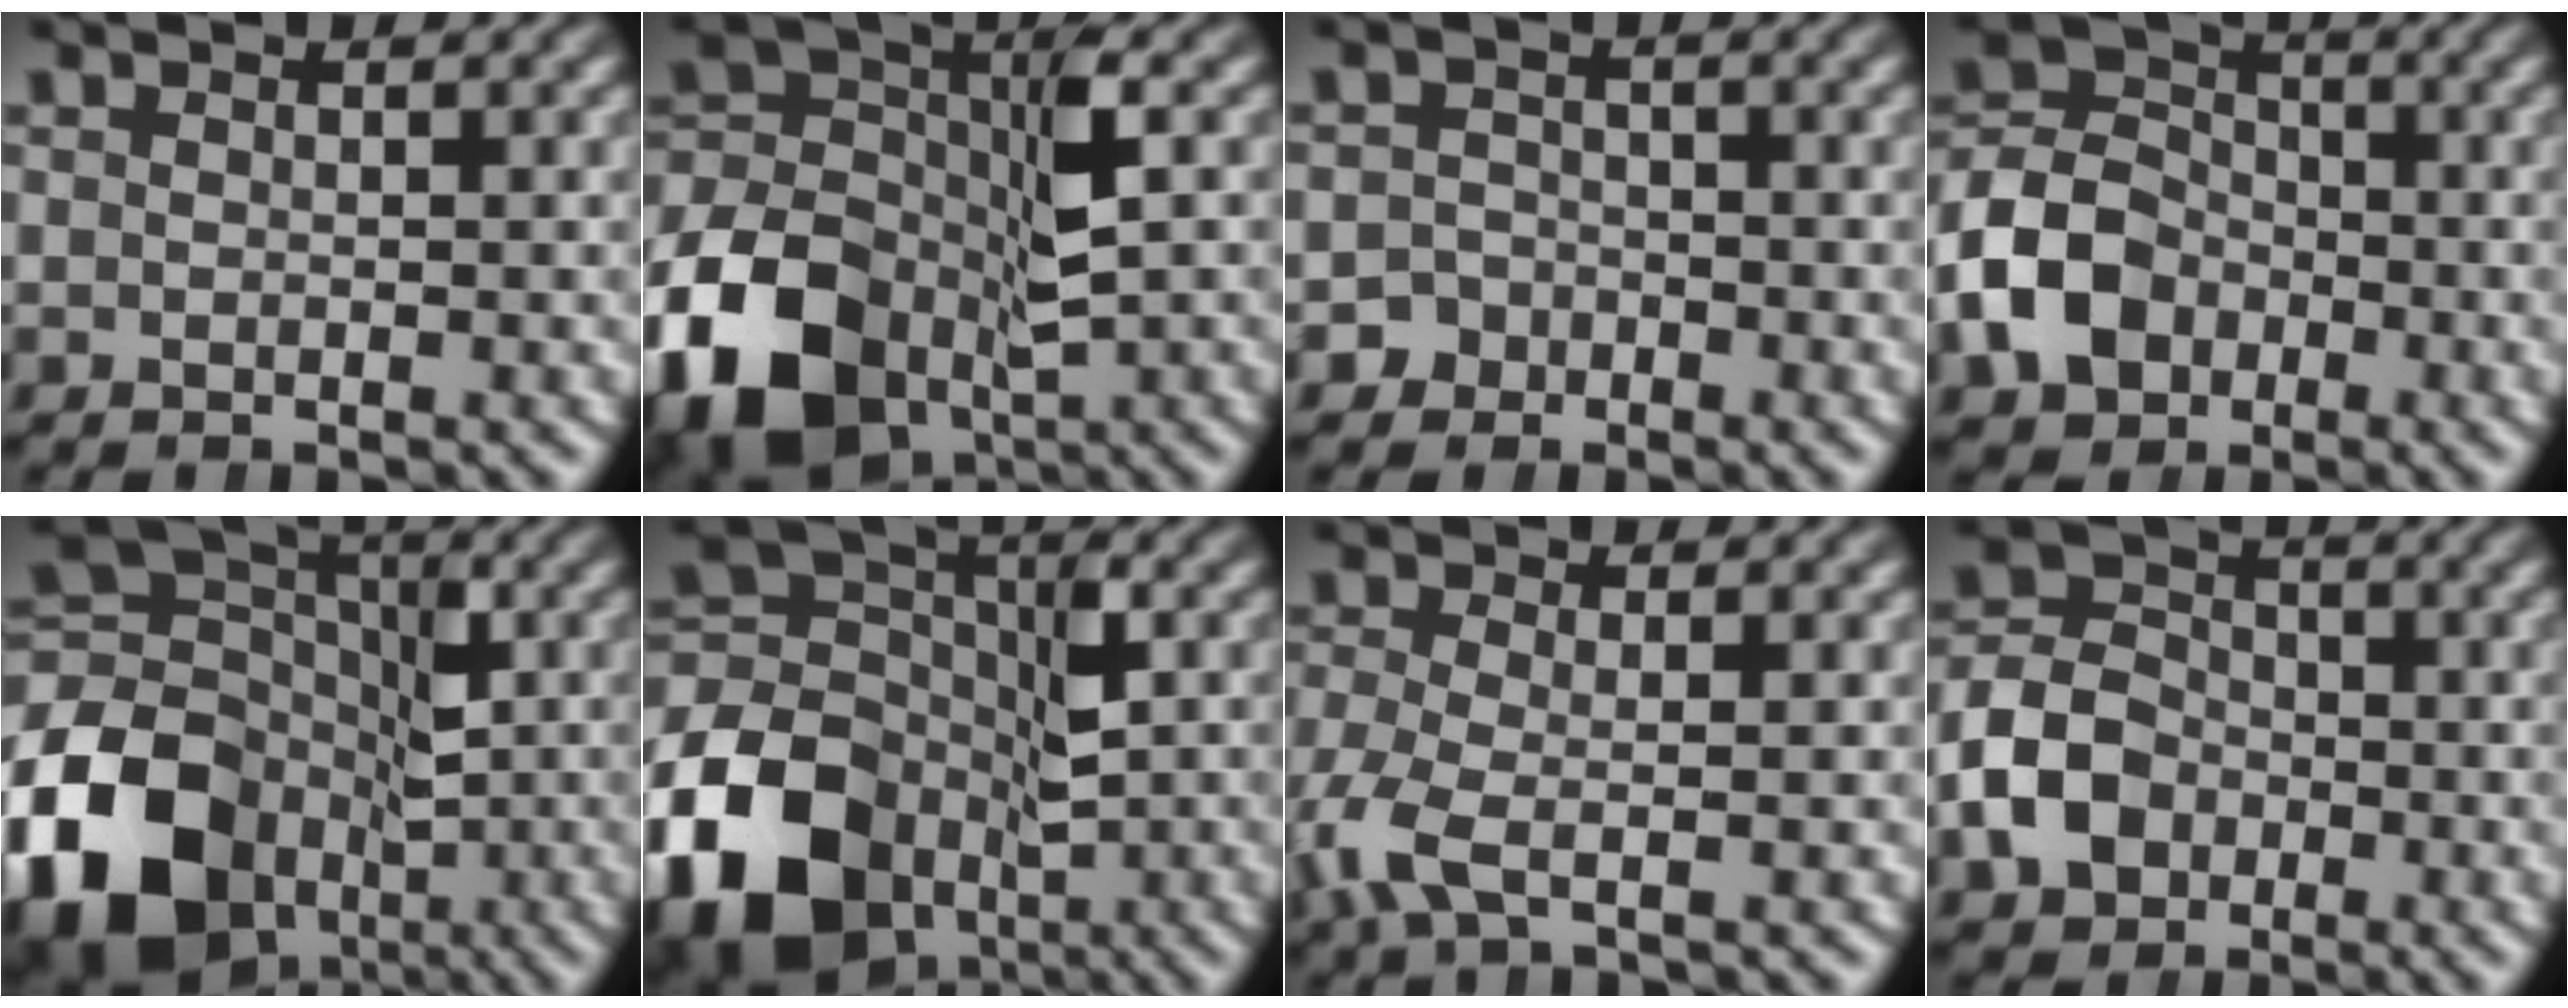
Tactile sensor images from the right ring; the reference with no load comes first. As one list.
[{"total": 10.9, "force": [-4.3, 7.5, 6.7], "torque": [-0.127, -0.037, -0.056]}, {"total": 3.6, "force": [-2.3, 2.8, 0.1], "torque": [-0.005, -0.012, -0.041]}, {"total": 6.9, "force": [-1.6, 5.6, 3.6], "torque": [-0.076, -0.016, -0.024]}, {"total": 15.4, "force": [-4.3, 11.4, 9.5], "torque": [-0.169, -0.055, -0.057]}, {"total": 12.9, "force": [-4.3, 9.1, 8.1], "torque": [-0.143, -0.049, -0.056]}, {"total": 3.4, "force": [-1.4, 1.5, 2.8], "torque": [-0.082, -0.023, -0.013]}, {"total": 6.0, "force": [-1.7, 5.0, 2.9], "torque": [-0.059, -0.014, -0.024]}]